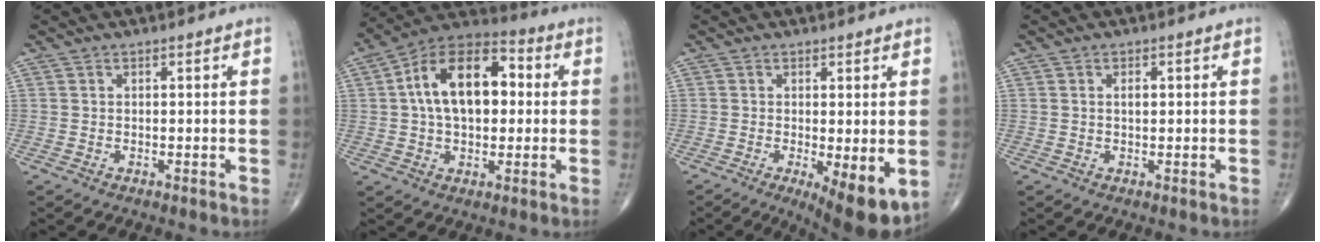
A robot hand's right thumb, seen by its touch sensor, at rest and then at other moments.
{"total": 16.8, "force": [2.2, 9.9, 13.4], "torque": [-0.203, 0.027, 0.027]}
{"total": 9.0, "force": [-2.4, 2.7, 8.3], "torque": [-0.114, -0.025, -0.031]}
{"total": 1.2, "force": [0.3, 0.6, 1.0], "torque": [-0.015, -0.001, 0.004]}